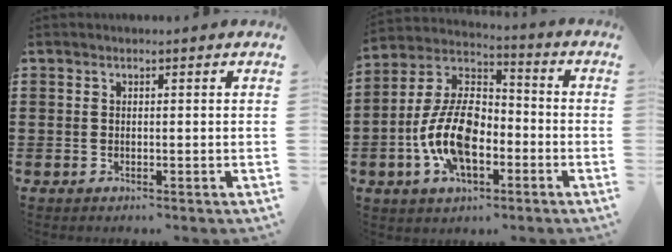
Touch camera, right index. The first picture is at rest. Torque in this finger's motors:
{"motor_torque": [2.14, 0.00, 1.05, 0.21]}